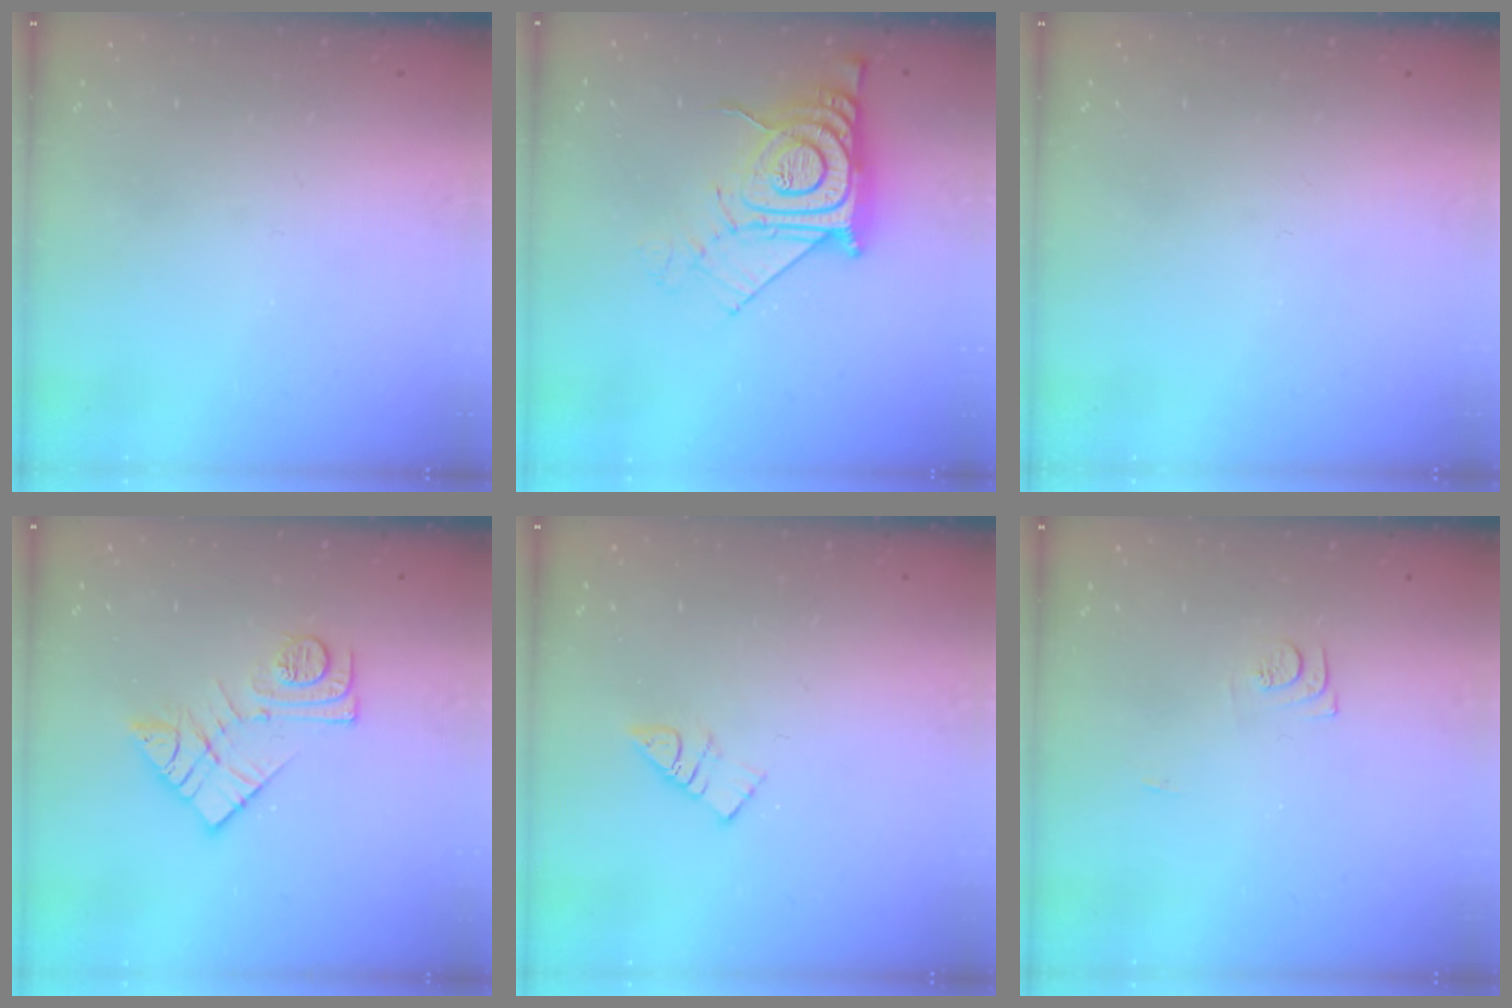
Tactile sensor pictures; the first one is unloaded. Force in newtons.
{"total": 18.7, "press": 18.6, "slide": 1.4}
{"total": 0.0}
{"total": 12.2, "press": 12.1, "slide": 0.7}
{"total": 7.0, "press": 7.0, "slide": 0.3}
{"total": 5.9, "press": 5.9, "slide": 0.6}